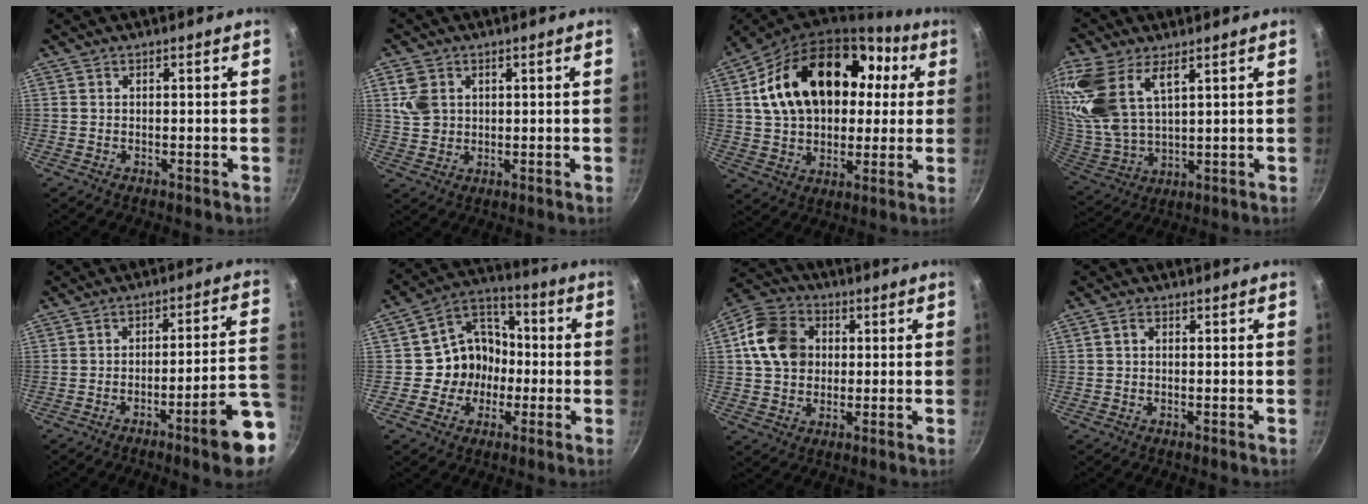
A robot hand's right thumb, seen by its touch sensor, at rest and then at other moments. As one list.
[{"total": 5.8, "force": [1.9, 4.6, 3.0], "torque": [-0.045, -0.002, 0.041]}, {"total": 25.1, "force": [5.9, 16.8, 17.7], "torque": [-0.277, 0.032, 0.097]}, {"total": 17.8, "force": [8.9, 9.0, 12.5], "torque": [-0.271, -0.014, 0.189]}, {"total": 12.4, "force": [-6.1, 1.7, 10.7], "torque": [-0.122, 0.045, -0.080]}, {"total": 11.8, "force": [-1.3, 10.6, 4.9], "torque": [-0.037, 0.032, -0.039]}, {"total": 12.2, "force": [2.0, 9.8, 7.0], "torque": [-0.104, 0.010, 0.022]}, {"total": 1.2, "force": [0.3, 0.9, 0.6], "torque": [-0.011, 0.006, 0.005]}]